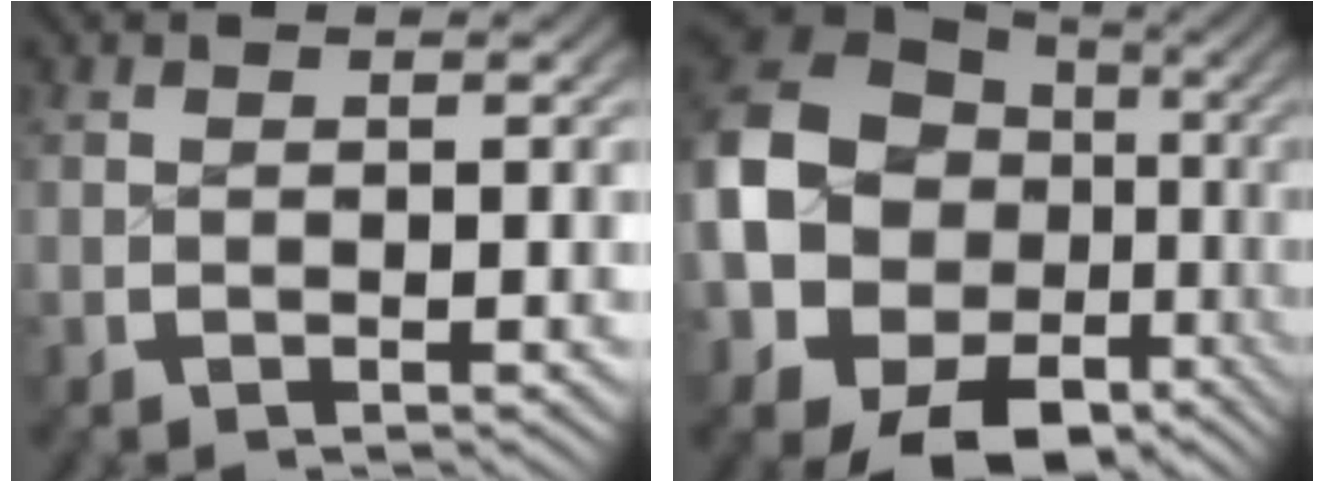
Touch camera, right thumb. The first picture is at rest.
{"total": 16.3, "force": [-3.2, 13.0, 9.2], "torque": [-0.234, -0.078, -0.023]}